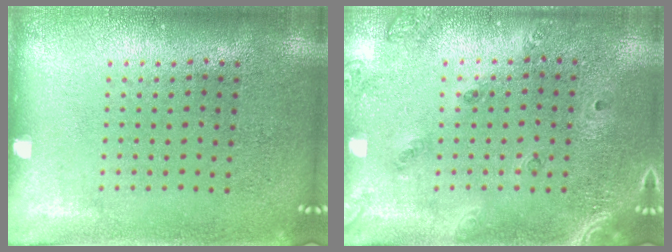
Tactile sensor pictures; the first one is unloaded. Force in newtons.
{"total": 1.5, "press": 1.3, "slide": 0.7}